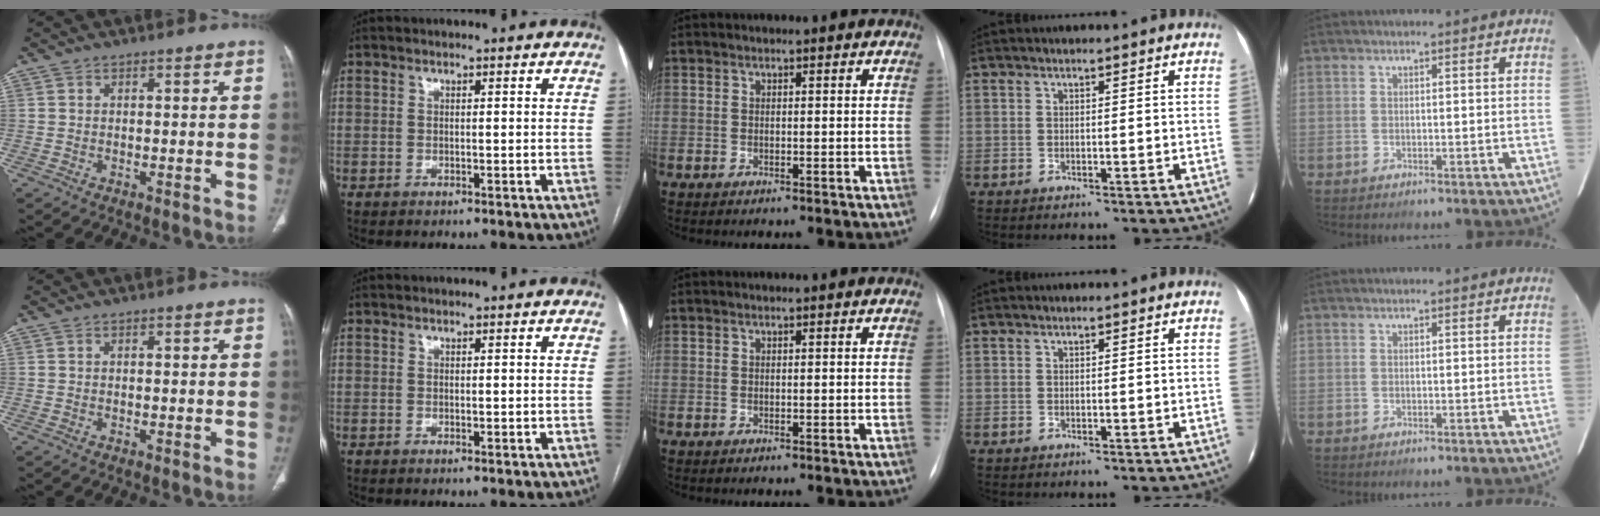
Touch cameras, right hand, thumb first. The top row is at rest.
{"thumb": {"total": 0.5, "force": [0.2, 0.2, 0.4], "torque": [-0.010, 0.003, 0.005]}, "index": {"total": 0.7, "force": [0.1, 0.4, 0.5], "torque": [-0.009, -0.001, 0.004]}}